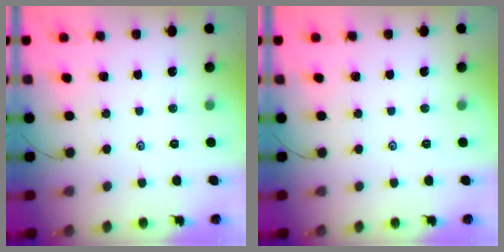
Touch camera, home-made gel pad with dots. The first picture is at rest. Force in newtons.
{"total": 0.0}